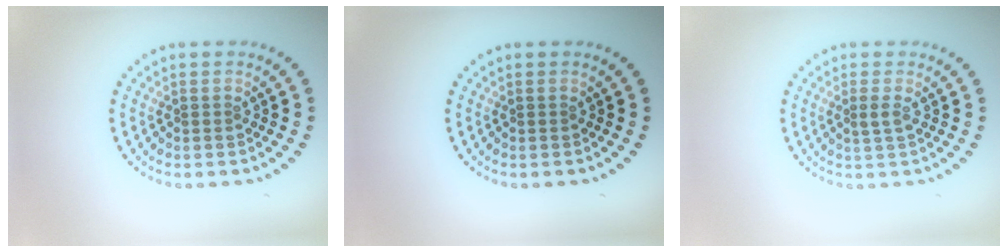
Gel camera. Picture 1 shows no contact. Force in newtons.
{"total": 0.0}
{"total": 1.1, "press": 1.0, "slide": 0.4}